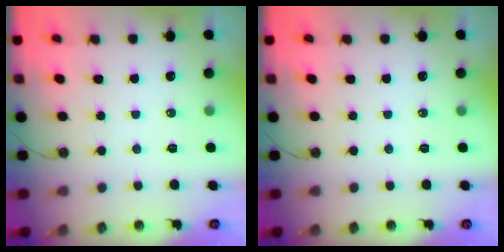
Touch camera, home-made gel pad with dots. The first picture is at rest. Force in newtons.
{"total": 0.0}